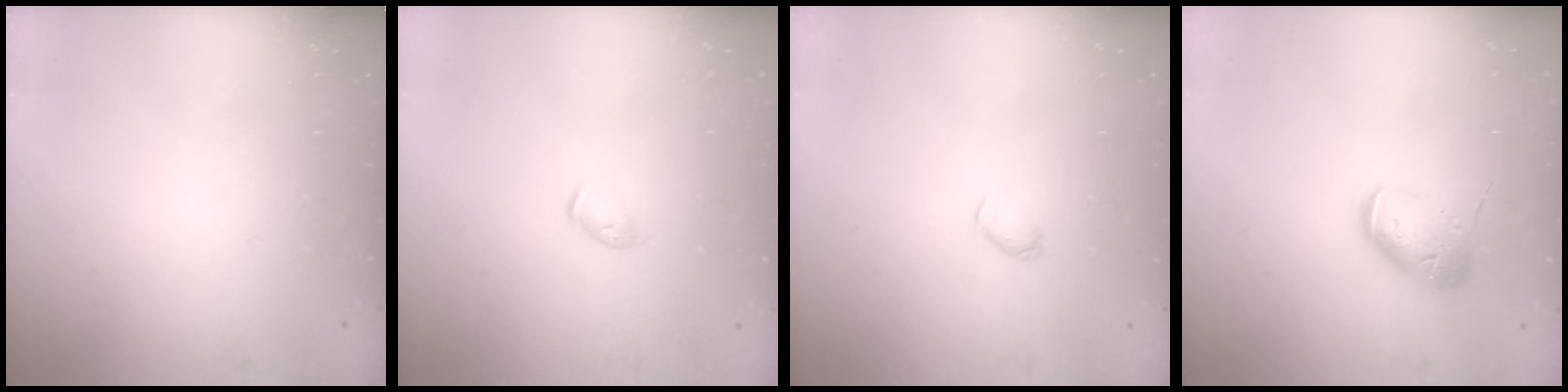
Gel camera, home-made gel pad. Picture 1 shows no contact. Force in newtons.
{"total": 4.0, "press": 3.9, "slide": 1.0}
{"total": 3.1, "press": 3.1, "slide": 0.5}
{"total": 12.9, "press": 12.8, "slide": 1.7}